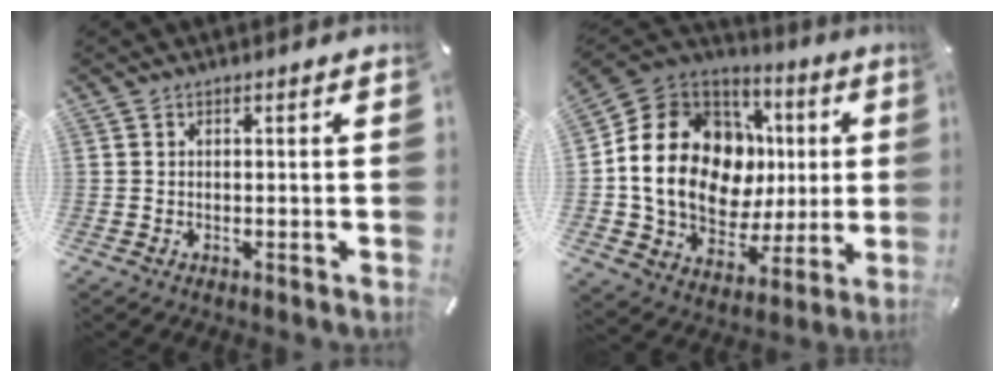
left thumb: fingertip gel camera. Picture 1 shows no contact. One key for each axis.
{"total": 20.5, "fx": 1.1, "fy": 16.3, "fz": 12.4, "tx": -0.239, "ty": -0.012, "tz": 0.037}